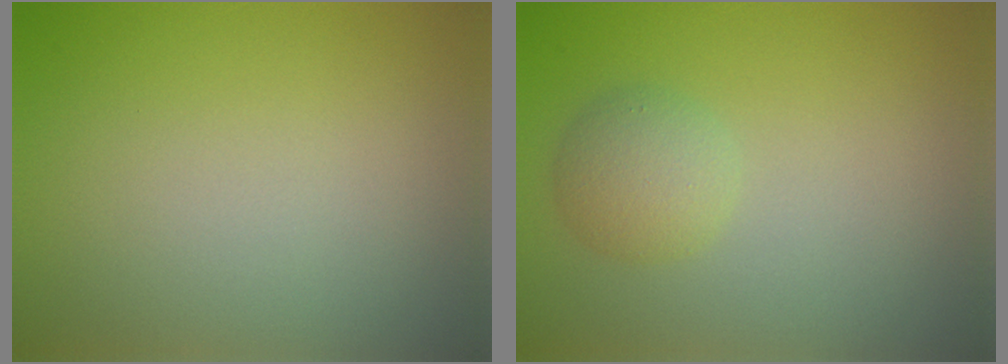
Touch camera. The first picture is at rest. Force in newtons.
{"total": 2.4, "press": 2.4, "slide": 0.2}